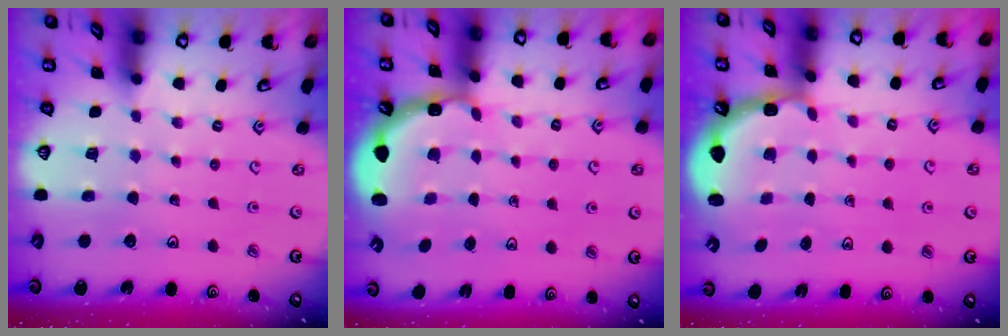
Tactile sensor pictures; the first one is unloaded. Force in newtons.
{"total": 3.2, "press": 2.7, "slide": 1.7}
{"total": 3.3, "press": 2.3, "slide": 2.4}